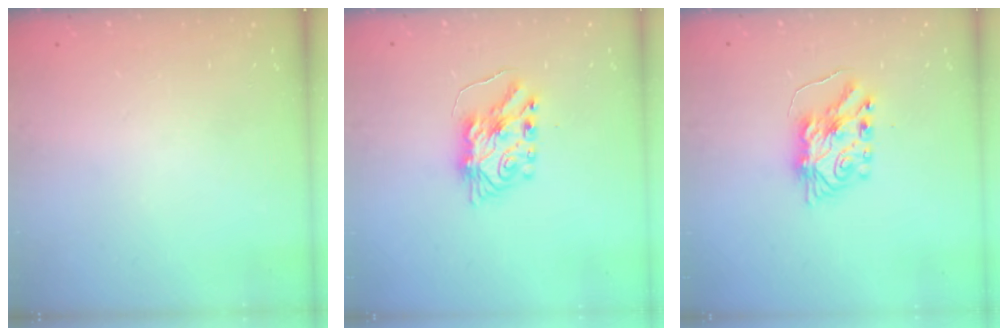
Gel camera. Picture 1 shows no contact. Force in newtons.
{"total": 7.8, "press": 7.7, "slide": 0.6}
{"total": 7.8, "press": 7.7, "slide": 0.6}